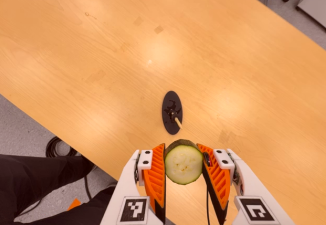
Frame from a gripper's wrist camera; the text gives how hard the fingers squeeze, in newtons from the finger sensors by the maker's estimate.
{"total": 9.6, "left": 8.5, "right": 10.7}